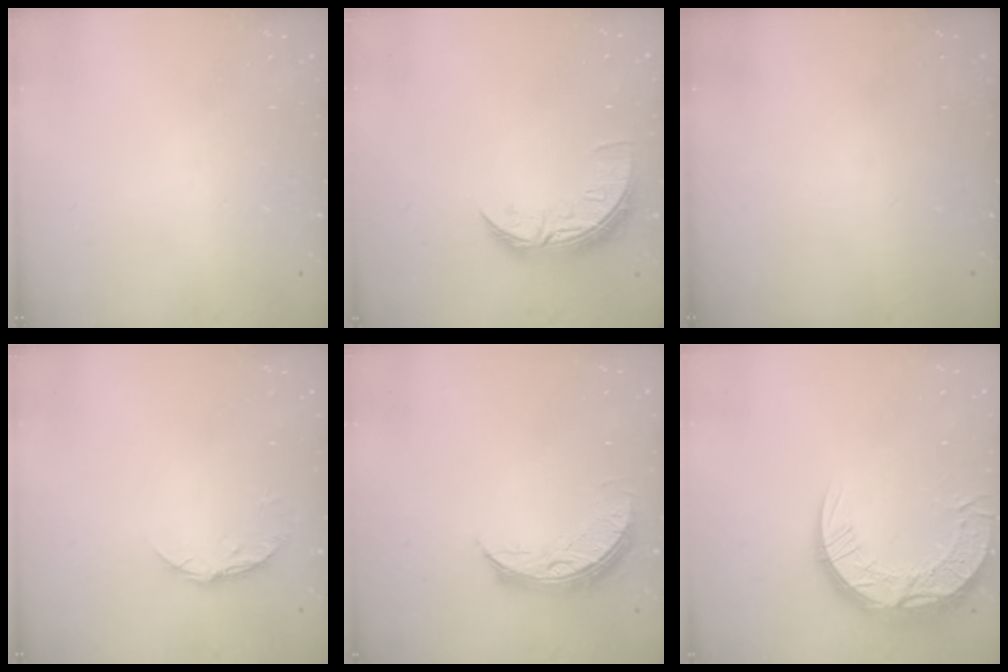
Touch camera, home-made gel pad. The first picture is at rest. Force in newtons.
{"total": 9.0, "press": 9.0, "slide": 0.5}
{"total": 0.0}
{"total": 6.7, "press": 6.7, "slide": 0.8}
{"total": 9.3, "press": 9.3, "slide": 0.0}
{"total": 15.3, "press": 15.3, "slide": 1.0}